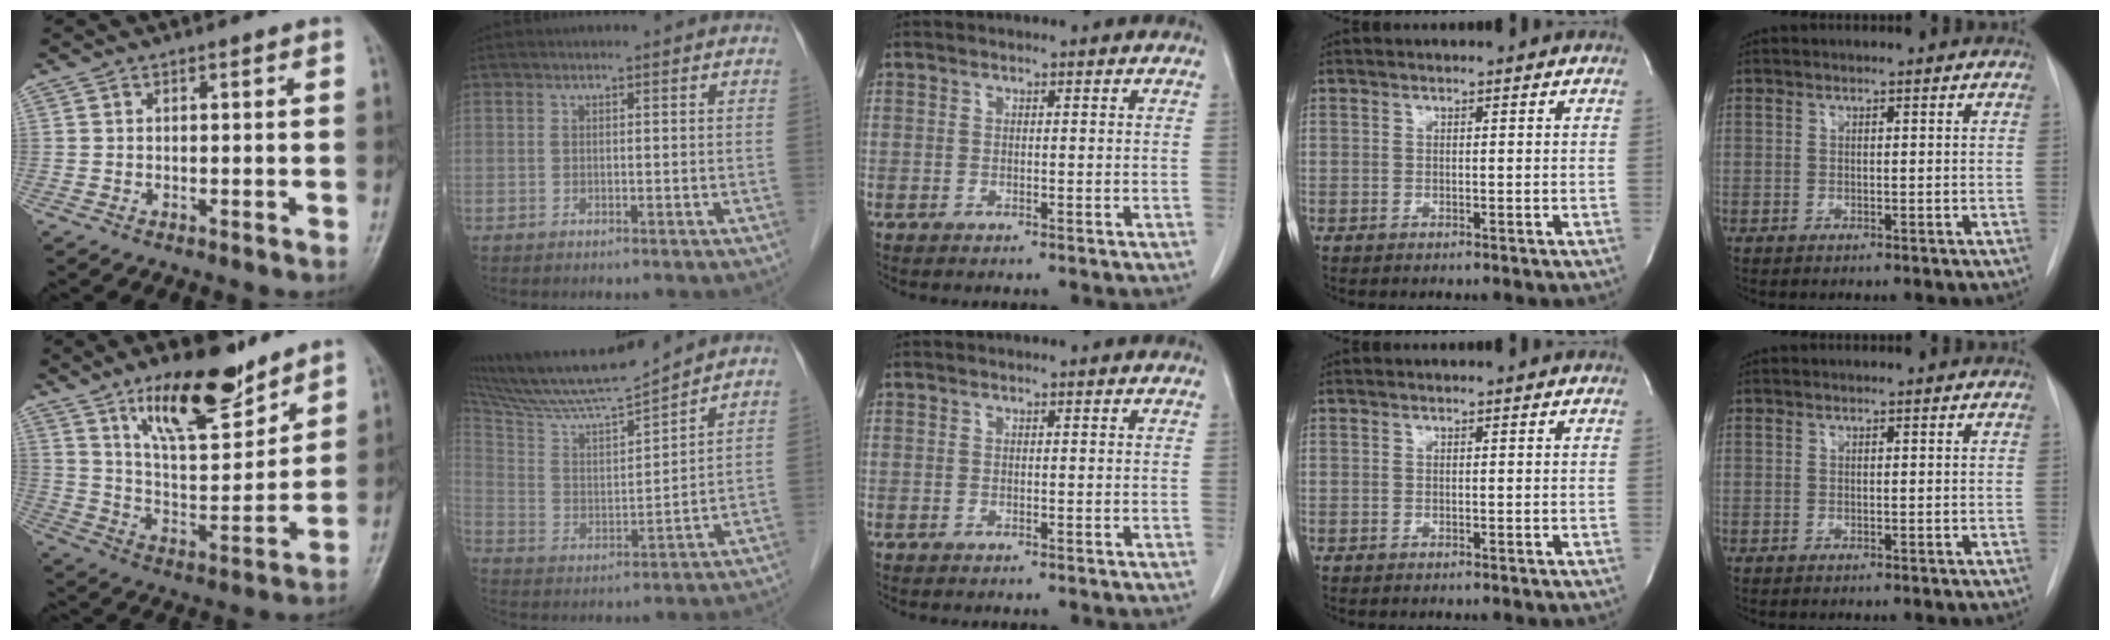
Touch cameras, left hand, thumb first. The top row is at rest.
{"thumb": {"total": 17.2, "force": [11.6, 6.3, 11.1], "torque": [-0.145, -0.072, 0.204]}, "index": {"total": 14.4, "force": [13.3, -0.7, 5.4], "torque": [-0.107, -0.002, 0.241]}}